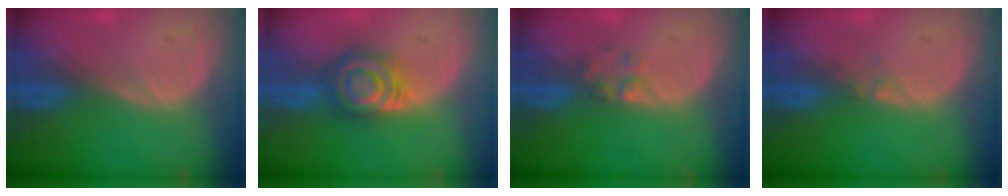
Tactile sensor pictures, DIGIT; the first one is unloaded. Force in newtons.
{"total": 6.9, "press": 6.5, "slide": 2.5}
{"total": 1.7, "press": 1.7, "slide": 0.2}
{"total": 0.6, "press": 0.6, "slide": 0.2}